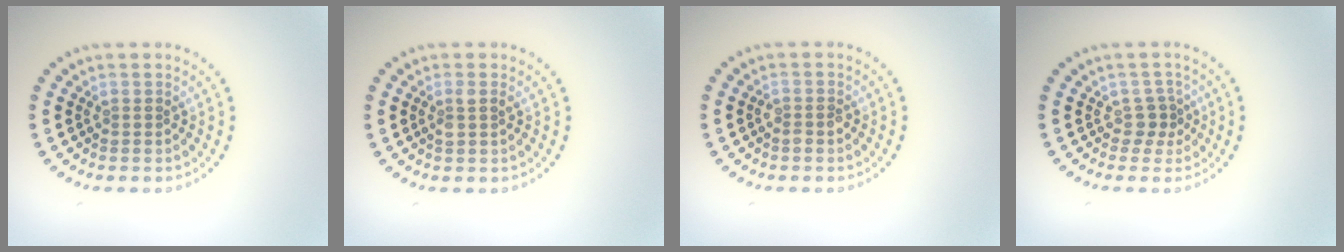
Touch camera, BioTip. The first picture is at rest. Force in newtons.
{"total": 1.4, "press": 1.2, "slide": 0.7}
{"total": 1.1, "press": 1.0, "slide": 0.4}
{"total": 1.6, "press": 1.1, "slide": 1.2}